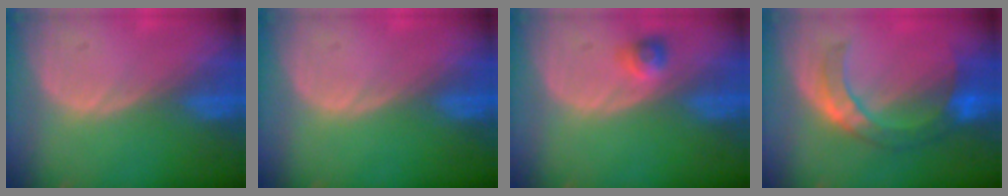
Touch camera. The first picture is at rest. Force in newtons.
{"total": 0.0}
{"total": 2.2, "press": 2.1, "slide": 0.8}
{"total": 7.6, "press": 7.3, "slide": 2.2}